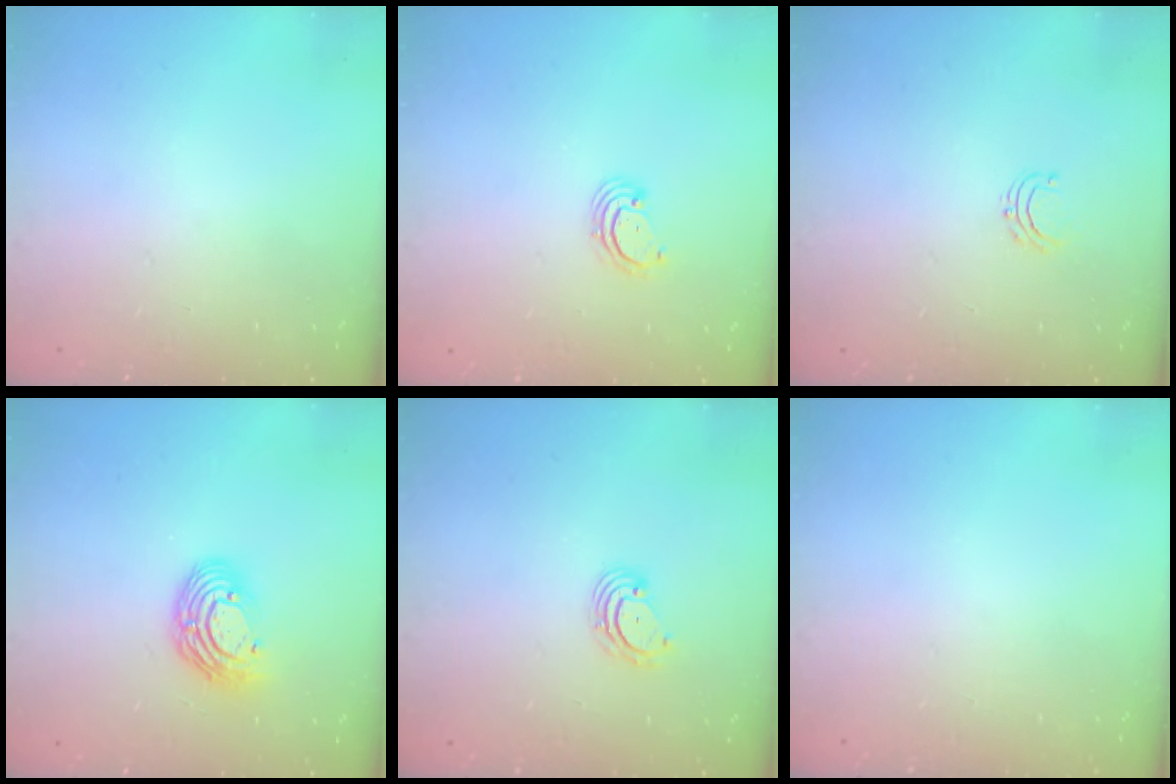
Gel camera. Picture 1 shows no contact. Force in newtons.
{"total": 2.7, "press": 2.7, "slide": 0.3}
{"total": 4.0, "press": 4.0, "slide": 0.3}
{"total": 10.9, "press": 10.9, "slide": 0.8}
{"total": 4.0, "press": 3.9, "slide": 0.4}
{"total": 0.0}